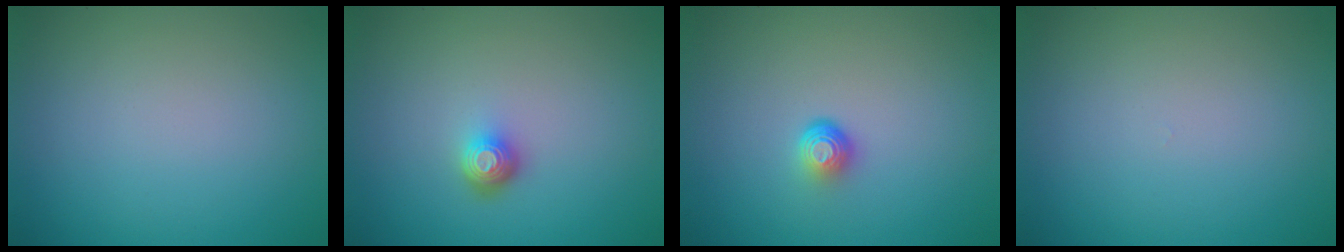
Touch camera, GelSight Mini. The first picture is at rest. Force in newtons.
{"total": 1.7, "press": 1.3, "slide": 1.2}
{"total": 1.8, "press": 1.1, "slide": 1.4}
{"total": 0.0}